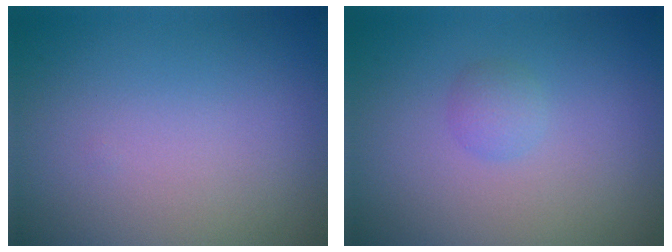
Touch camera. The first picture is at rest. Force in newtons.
{"total": 1.2, "press": 1.2, "slide": 0.1}